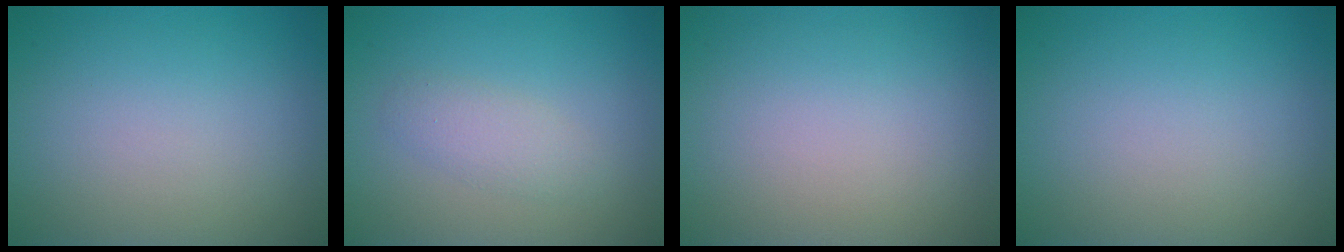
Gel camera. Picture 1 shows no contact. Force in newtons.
{"total": 1.9, "press": 1.9, "slide": 0.0}
{"total": 0.0}
{"total": 0.0}